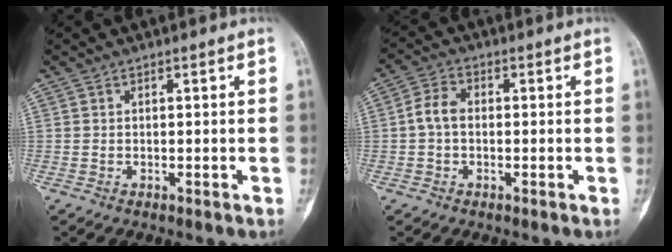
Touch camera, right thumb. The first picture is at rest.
{"total": 4.6, "force": [-0.2, 3.2, 3.3], "torque": [-0.062, 0.016, -0.010]}